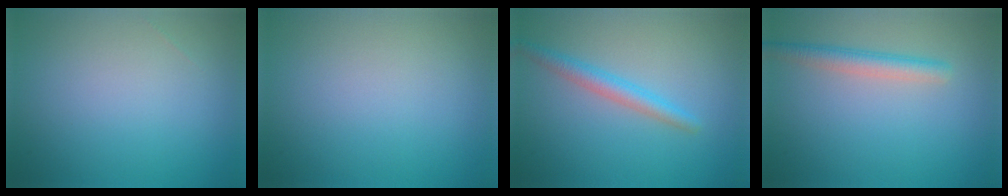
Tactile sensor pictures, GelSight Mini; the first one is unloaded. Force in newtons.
{"total": 0.0}
{"total": 2.4, "press": 2.4, "slide": 0.0}
{"total": 2.6, "press": 2.6, "slide": 0.1}